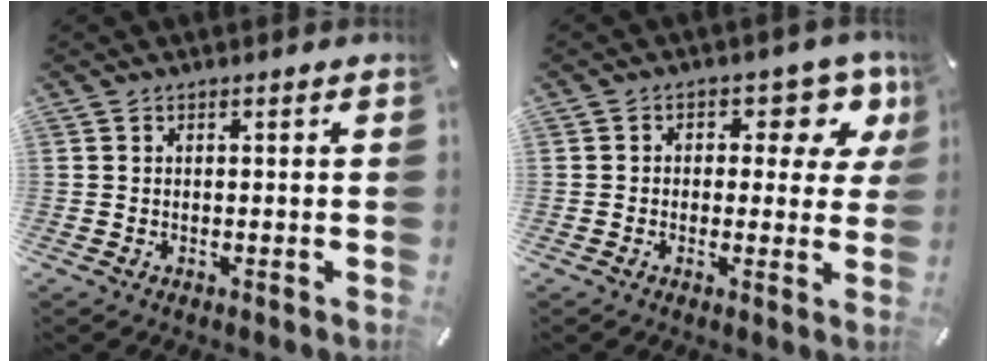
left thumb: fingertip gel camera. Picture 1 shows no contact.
{"total": 8.2, "force": [2.8, 5.4, 5.5], "torque": [-0.061, -0.017, 0.043]}